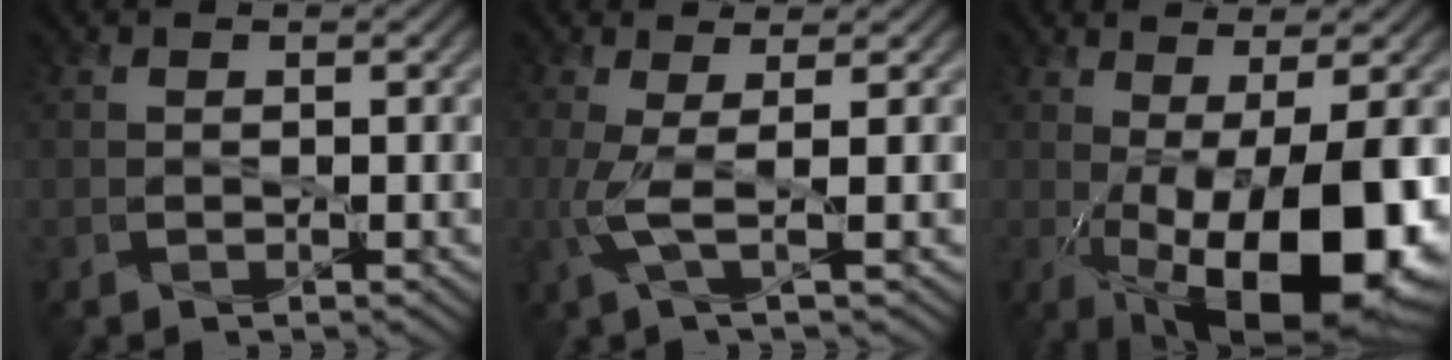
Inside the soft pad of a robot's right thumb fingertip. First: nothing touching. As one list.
[{"total": 3.6, "force": [-0.1, 0.6, 3.5], "torque": [-0.078, 0.001, -0.009]}, {"total": 15.2, "force": [-3.6, 5.6, 13.7], "torque": [-0.227, -0.025, -0.043]}]